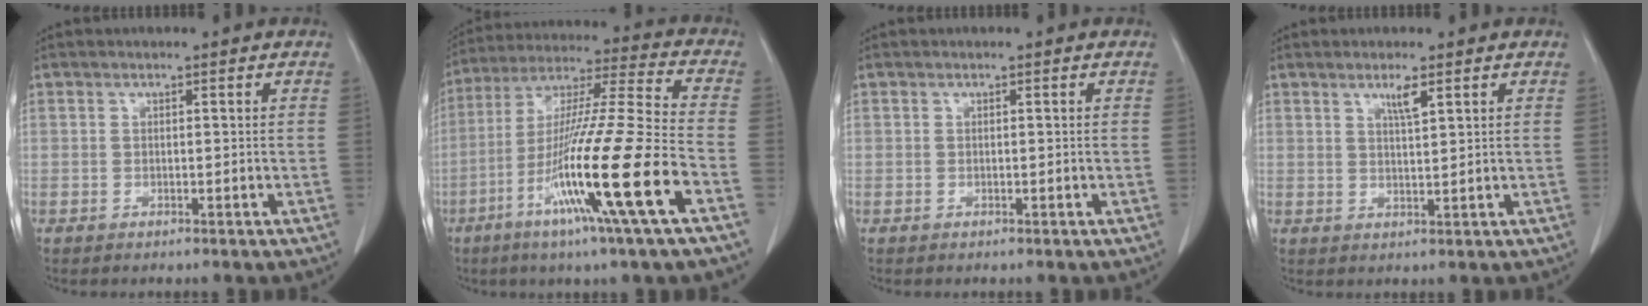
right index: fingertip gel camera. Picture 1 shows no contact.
{"total": 21.0, "force": [-8.2, -1.2, 19.3], "torque": [-0.373, -0.038, -0.158]}
{"total": 0.0}
{"total": 2.6, "force": [1.6, 0.1, 2.0], "torque": [-0.042, -0.003, 0.031]}